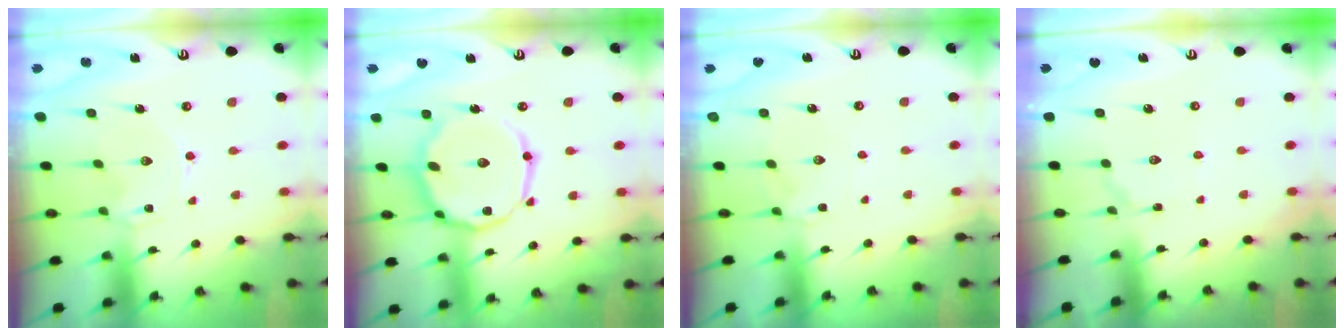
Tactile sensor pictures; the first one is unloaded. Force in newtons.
{"total": 17.0, "press": 16.9, "slide": 1.1}
{"total": 1.9, "press": 1.9, "slide": 0.4}
{"total": 3.0, "press": 2.9, "slide": 0.3}